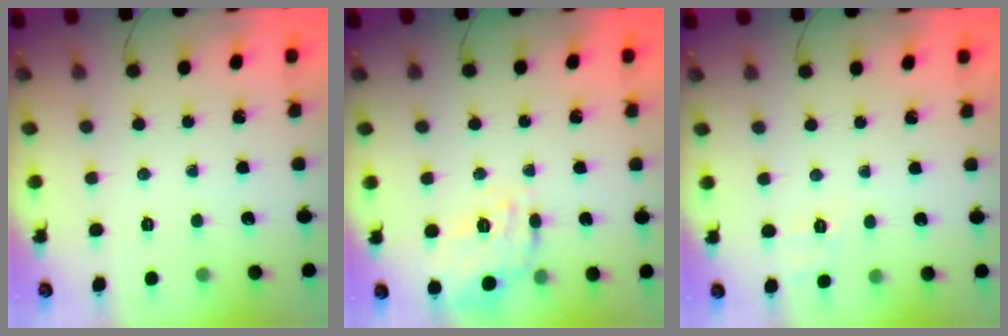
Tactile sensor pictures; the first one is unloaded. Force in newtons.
{"total": 11.1, "press": 11.1, "slide": 0.6}
{"total": 1.9, "press": 0.8, "slide": 1.7}